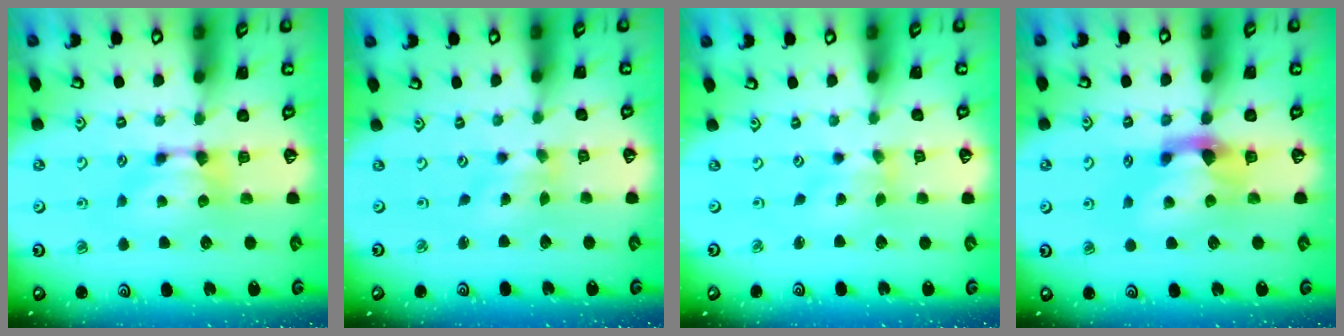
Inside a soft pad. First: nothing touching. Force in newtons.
{"total": 1.7, "press": 1.3, "slide": 1.0}
{"total": 1.3, "press": 0.7, "slide": 1.1}
{"total": 2.9, "press": 2.6, "slide": 1.5}